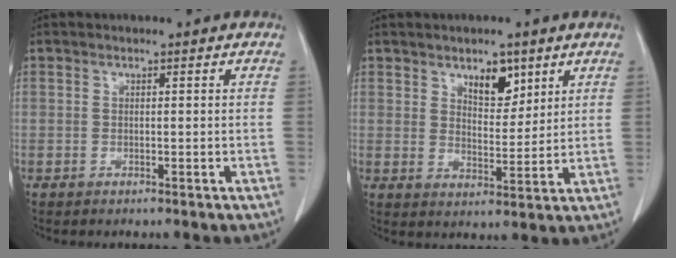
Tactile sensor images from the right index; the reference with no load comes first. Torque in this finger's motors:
{"motor_torque": [0.28, 0.26, 0.06, 0.05]}